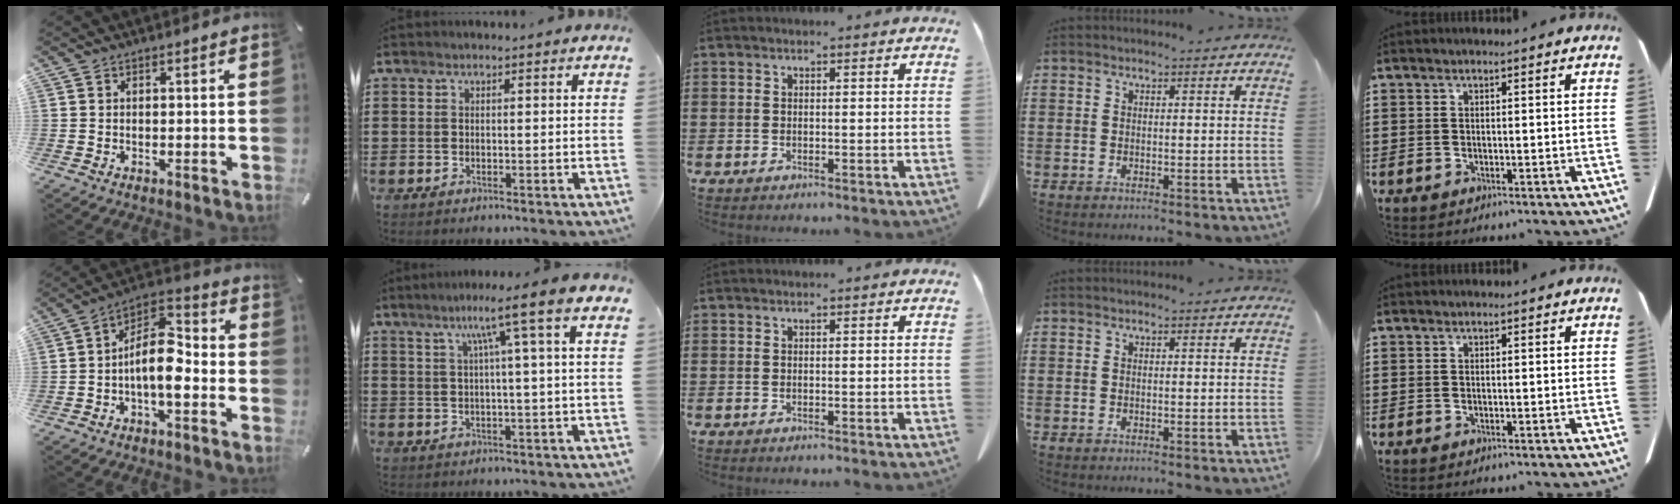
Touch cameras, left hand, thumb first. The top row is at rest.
{"thumb": {"total": 11.7, "force": [-2.8, 5.7, 9.8], "torque": [-0.202, -0.001, -0.052]}, "index": {"total": 8.0, "force": [3.1, -1.2, 7.3], "torque": [-0.141, -0.005, 0.036]}}